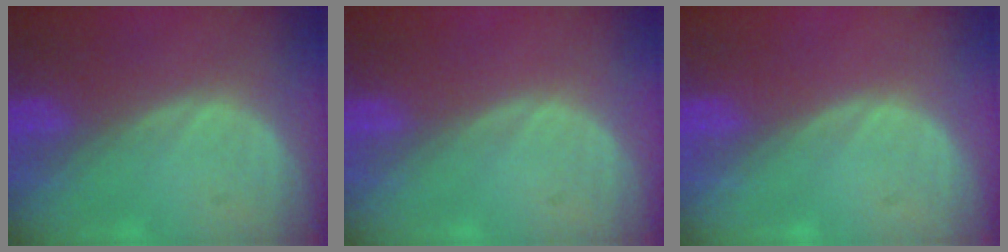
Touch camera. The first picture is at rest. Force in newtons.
{"total": 0.0}
{"total": 0.0}